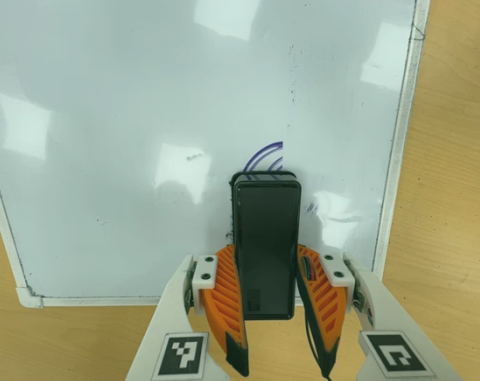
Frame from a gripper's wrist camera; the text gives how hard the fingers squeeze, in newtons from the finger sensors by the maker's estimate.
{"total": 6.7, "left": 5.5, "right": 7.9}